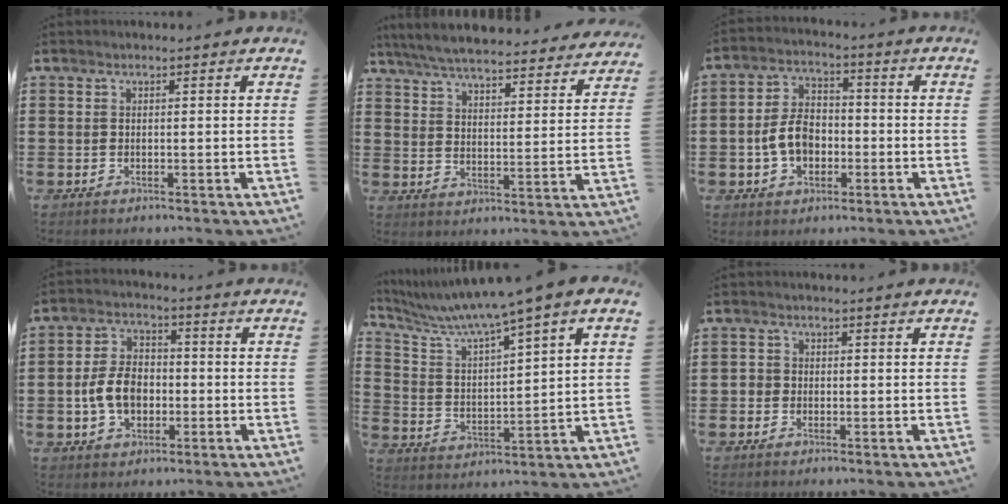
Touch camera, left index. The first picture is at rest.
{"total": 6.0, "force": [5.9, -0.1, 1.3], "torque": [-0.053, -0.040, 0.101]}
{"total": 6.8, "force": [-1.6, 4.8, 4.6], "torque": [-0.114, 0.006, -0.037]}
{"total": 7.1, "force": [-1.5, 4.9, 4.9], "torque": [-0.119, 0.006, -0.035]}
{"total": 6.1, "force": [5.0, -0.9, 3.4], "torque": [-0.087, -0.039, 0.078]}
{"total": 1.2, "force": [-0.2, 1.2, 0.3], "torque": [-0.010, 0.005, -0.006]}